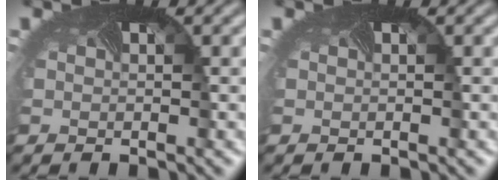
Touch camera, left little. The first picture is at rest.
{"total": 0.0}